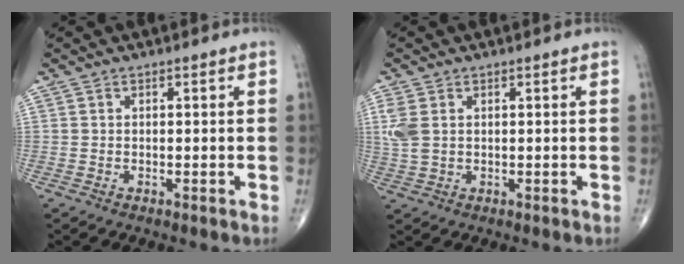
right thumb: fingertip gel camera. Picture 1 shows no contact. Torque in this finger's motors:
{"motor_torque": [0.06, 0.07, 0.50, 0.33, 0.04]}